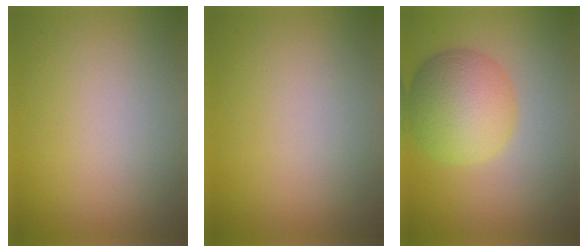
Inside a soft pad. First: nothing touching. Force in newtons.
{"total": 0.0}
{"total": 6.3, "press": 6.3, "slide": 0.2}